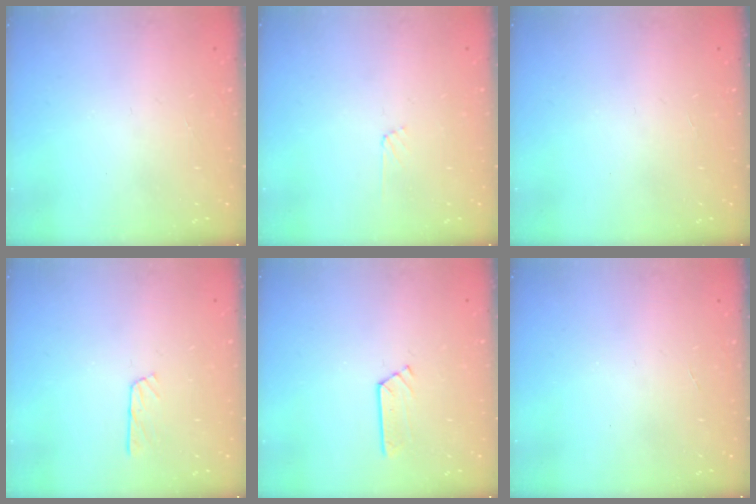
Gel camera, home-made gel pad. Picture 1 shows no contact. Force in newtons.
{"total": 4.6, "press": 4.6, "slide": 0.5}
{"total": 0.0}
{"total": 3.7, "press": 3.7, "slide": 0.4}
{"total": 2.9, "press": 2.9, "slide": 0.3}
{"total": 0.0}